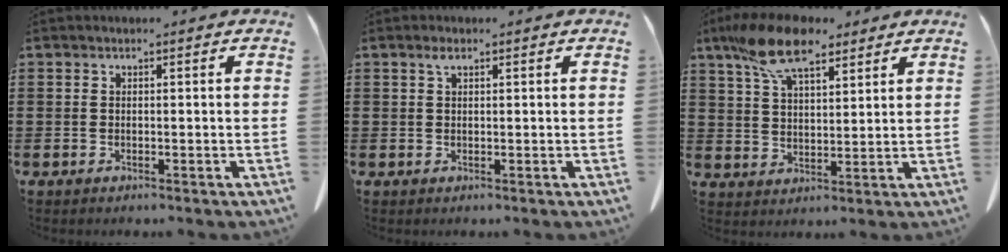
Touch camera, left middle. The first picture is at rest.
{"total": 1.4, "force": [0.6, 0.5, 1.1], "torque": [-0.025, 0.002, 0.011]}
{"total": 11.3, "force": [7.9, 4.3, 6.9], "torque": [-0.155, -0.008, 0.149]}